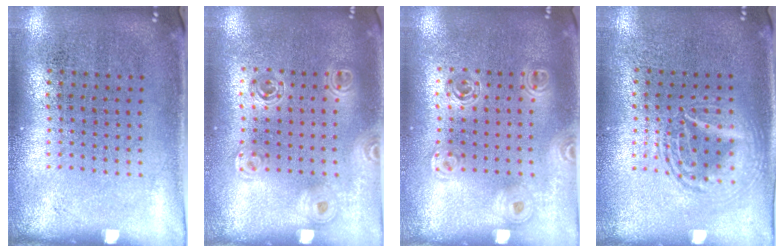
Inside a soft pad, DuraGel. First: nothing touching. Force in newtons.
{"total": 1.4, "press": 1.3, "slide": 0.6}
{"total": 1.4, "press": 1.3, "slide": 0.6}
{"total": 1.7, "press": 1.7, "slide": 0.2}